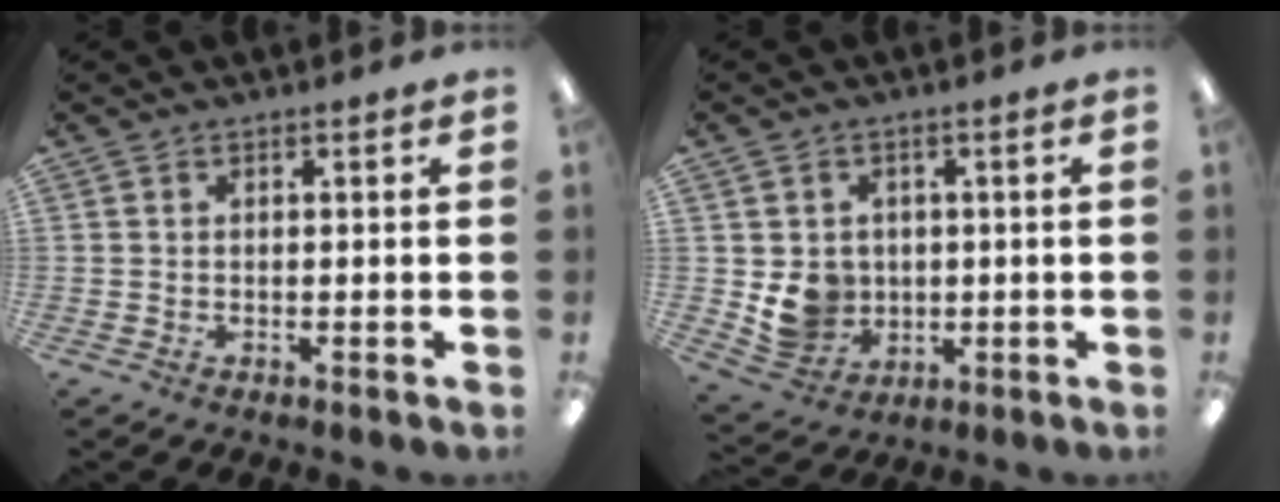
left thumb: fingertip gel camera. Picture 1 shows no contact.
{"total": 7.5, "force": [0.3, 7.1, 2.2], "torque": [-0.039, 0.000, 0.015]}